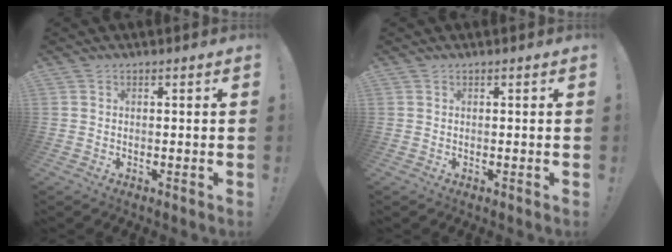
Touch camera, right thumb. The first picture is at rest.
{"total": 0.0}